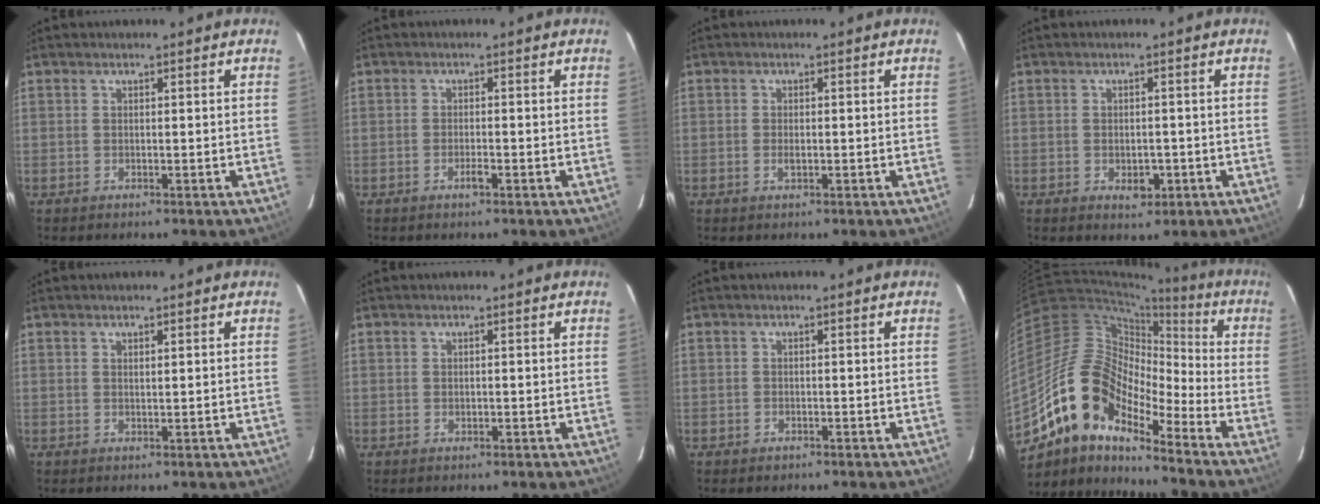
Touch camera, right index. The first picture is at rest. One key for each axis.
{"total": 1.8, "fx": -1.0, "fy": 0.4, "fz": 1.4, "tx": -0.028, "ty": 0.001, "tz": -0.018}
{"total": 1.5, "fx": -0.4, "fy": 0.7, "fz": 1.3, "tx": -0.025, "ty": 0.001, "tz": -0.006}
{"total": 3.6, "fx": -1.2, "fy": 2.4, "fz": 2.4, "tx": -0.040, "ty": -0.002, "tz": -0.011}
{"total": 0.8, "fx": 0.5, "fy": 0.2, "fz": 0.6, "tx": -0.011, "ty": 0.002, "tz": 0.009}
{"total": 0.7, "fx": -0.1, "fy": 0.5, "fz": 0.6, "tx": -0.009, "ty": 0.003, "tz": 0.000}
{"total": 1.0, "fx": -0.6, "fy": 0.7, "fz": 0.2, "tx": -0.003, "ty": 0.002, "tz": -0.008}
{"total": 15.1, "fx": -10.9, "fy": 6.1, "fz": 8.4, "tx": -0.136, "ty": 0.009, "tz": -0.222}